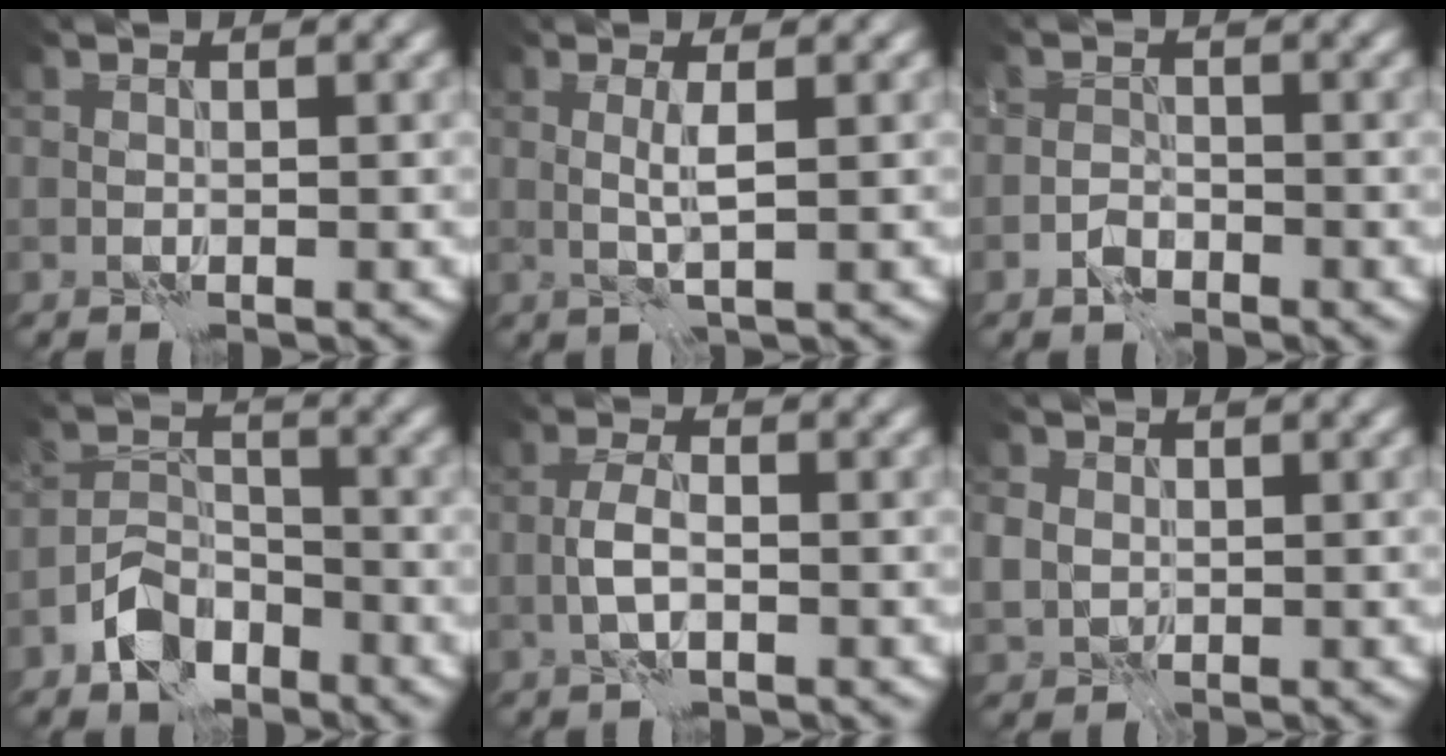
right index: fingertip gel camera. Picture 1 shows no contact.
{"total": 1.7, "force": [0.4, 0.0, 1.7], "torque": [-0.037, 0.003, 0.007]}
{"total": 1.5, "force": [-1.2, 0.8, 0.6], "torque": [-0.008, 0.007, -0.024]}
{"total": 4.7, "force": [-3.1, 2.8, 2.2], "torque": [-0.032, 0.004, -0.066]}
{"total": 2.2, "force": [-0.7, 0.8, 1.9], "torque": [-0.038, 0.005, -0.017]}
{"total": 2.3, "force": [0.3, 2.1, 0.9], "torque": [-0.022, 0.001, 0.006]}